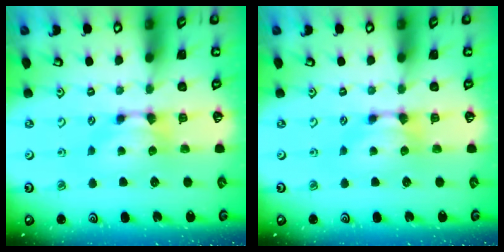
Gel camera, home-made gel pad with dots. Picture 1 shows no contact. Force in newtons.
{"total": 0.0}